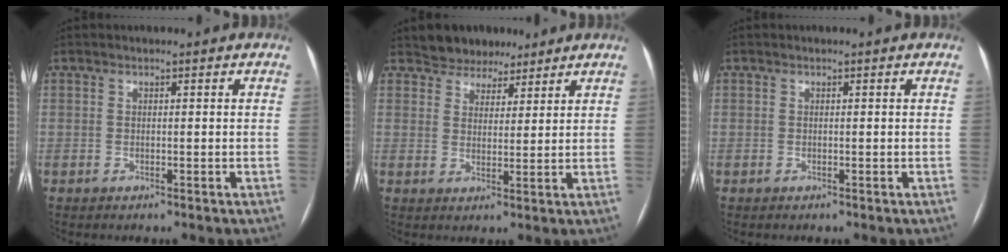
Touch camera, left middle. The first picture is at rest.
{"total": 5.6, "force": [4.6, 3.1, 0.7], "torque": [-0.009, 0.010, 0.074]}
{"total": 0.0}